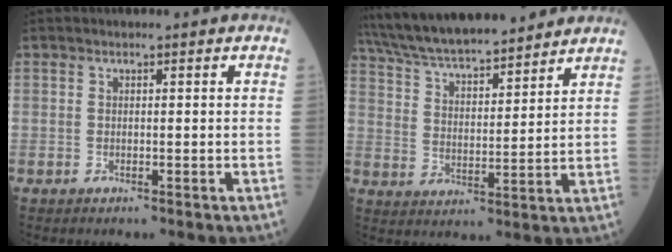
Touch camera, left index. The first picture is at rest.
{"total": 19.5, "force": [17.3, 3.1, 8.3], "torque": [-0.142, 0.031, 0.282]}